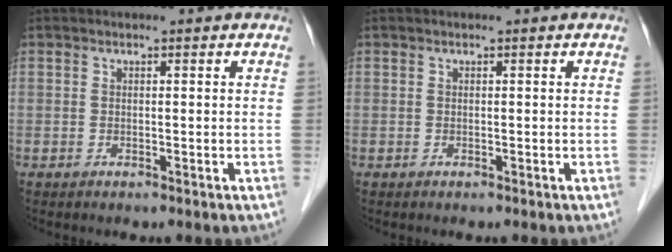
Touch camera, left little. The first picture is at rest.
{"total": 0.0}